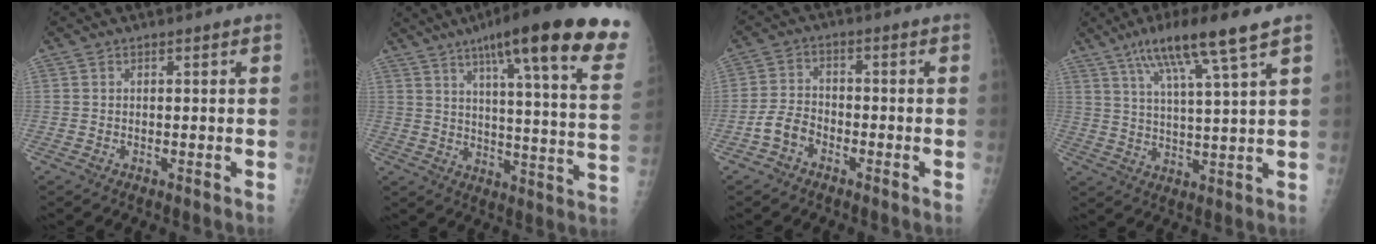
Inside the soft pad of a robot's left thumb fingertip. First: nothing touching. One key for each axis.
{"total": 27.2, "fx": 16.9, "fy": 4.1, "fz": 20.9, "tx": -0.275, "ty": -0.044, "tz": 0.224}
{"total": 4.9, "fx": -2.6, "fy": 3.3, "fz": 2.5, "tx": -0.043, "ty": 0.023, "tz": -0.054}
{"total": 12.4, "fx": 7.5, "fy": 0.4, "fz": 9.9, "tx": -0.178, "ty": -0.021, "tz": 0.131}